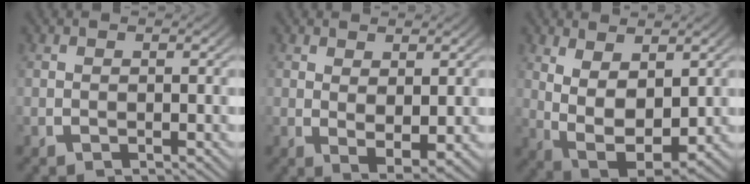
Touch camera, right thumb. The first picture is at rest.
{"total": 3.0, "force": [0.4, 1.7, 2.5], "torque": [-0.044, -0.017, 0.018]}
{"total": 8.4, "force": [-0.9, 5.6, 6.2], "torque": [-0.137, -0.049, 0.007]}